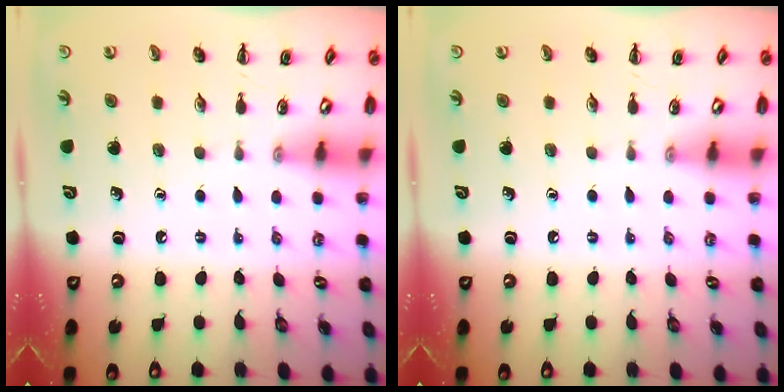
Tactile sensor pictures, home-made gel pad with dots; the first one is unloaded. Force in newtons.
{"total": 0.0}